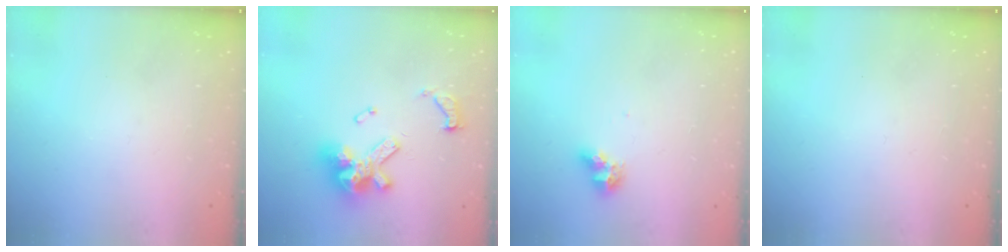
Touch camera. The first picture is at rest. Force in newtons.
{"total": 14.3, "press": 14.2, "slide": 1.7}
{"total": 7.1, "press": 7.1, "slide": 0.7}
{"total": 0.0}